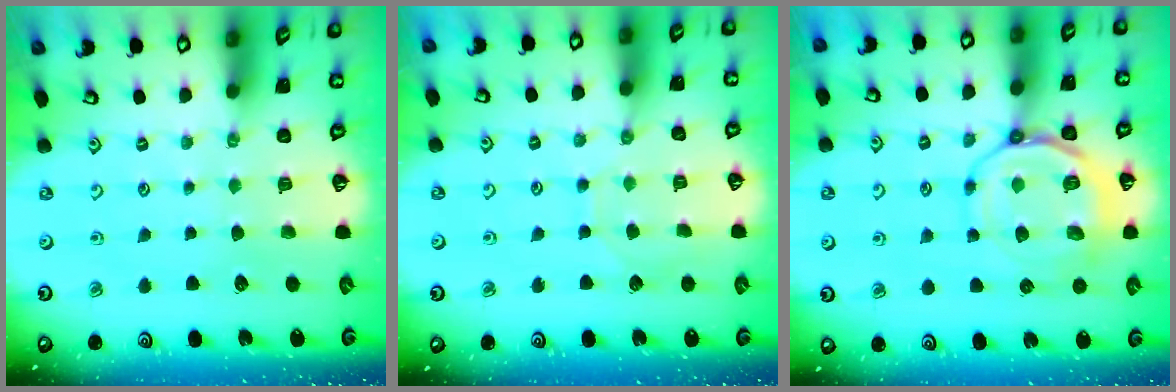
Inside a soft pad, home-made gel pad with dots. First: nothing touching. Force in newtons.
{"total": 5.0, "press": 4.9, "slide": 0.4}
{"total": 12.5, "press": 12.5, "slide": 1.2}